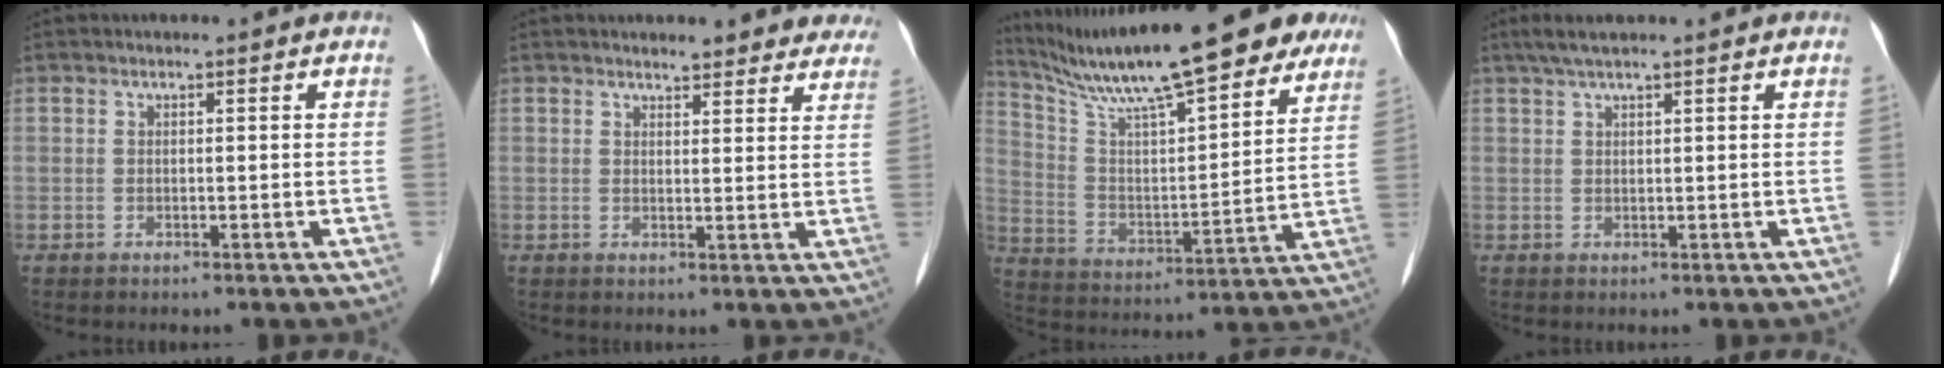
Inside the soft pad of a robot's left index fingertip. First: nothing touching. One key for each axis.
{"total": 9.7, "fx": 9.0, "fy": 1.9, "fz": 3.1, "tx": -0.021, "ty": -0.003, "tz": 0.090}
{"total": 26.2, "fx": 21.8, "fy": 4.3, "fz": 13.8, "tx": -0.229, "ty": 0.009, "tz": 0.323}
{"total": 4.2, "fx": 3.2, "fy": 0.1, "fz": 2.7, "tx": -0.051, "ty": 0.029, "tz": 0.058}